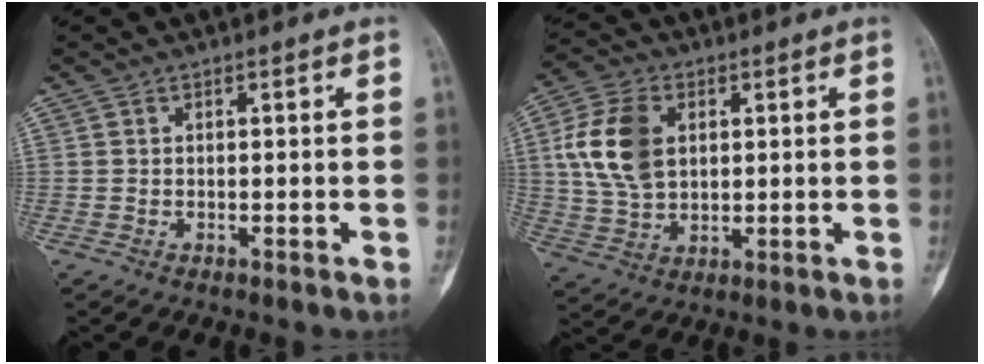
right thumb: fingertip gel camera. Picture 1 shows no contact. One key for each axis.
{"total": 12.4, "fx": 2.7, "fy": 8.3, "fz": 8.8, "tx": -0.163, "ty": 0.002, "tz": 0.054}